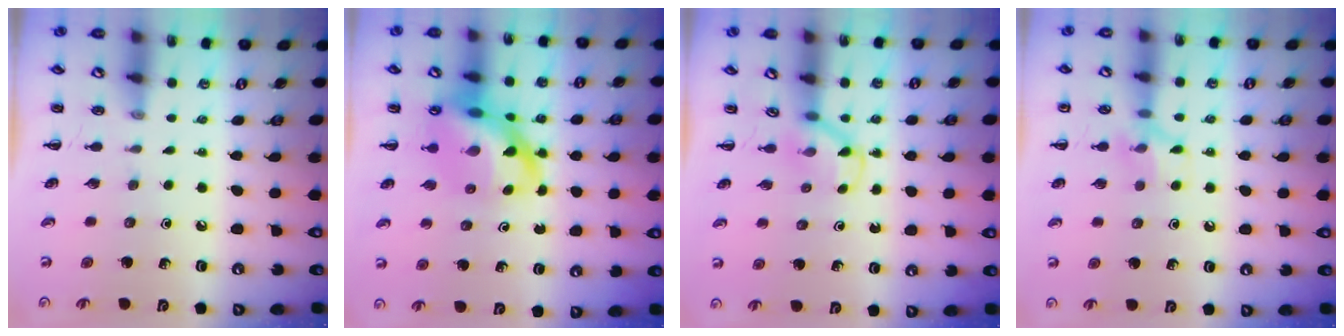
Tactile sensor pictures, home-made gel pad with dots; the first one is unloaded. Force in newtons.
{"total": 13.8, "press": 13.3, "slide": 3.7}
{"total": 3.6, "press": 3.4, "slide": 1.2}
{"total": 8.4, "press": 8.3, "slide": 1.4}